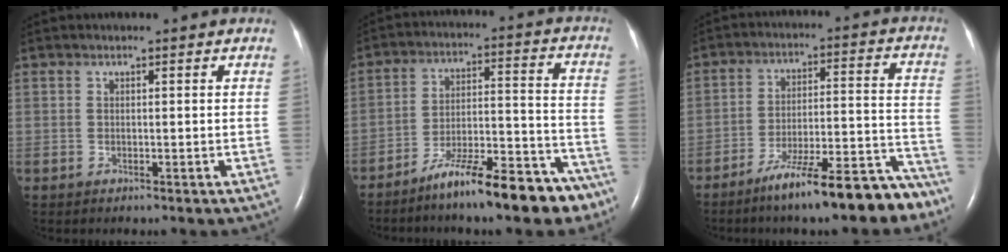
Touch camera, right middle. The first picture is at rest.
{"total": 15.6, "force": [-12.1, 3.4, 9.3], "torque": [-0.124, 0.039, -0.195]}
{"total": 15.8, "force": [-12.3, 2.6, 9.5], "torque": [-0.121, 0.033, -0.191]}